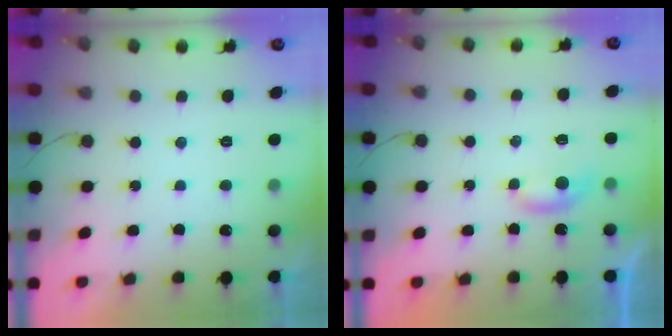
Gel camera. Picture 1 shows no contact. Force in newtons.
{"total": 3.9, "press": 3.9, "slide": 0.5}